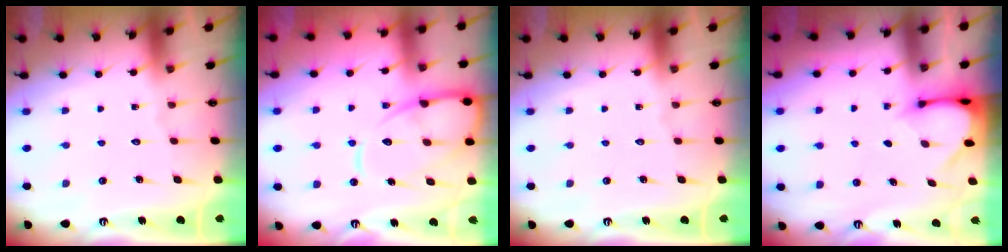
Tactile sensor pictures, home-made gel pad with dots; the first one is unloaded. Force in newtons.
{"total": 12.7, "press": 12.6, "slide": 1.4}
{"total": 0.0}
{"total": 3.3, "press": 3.3, "slide": 0.3}